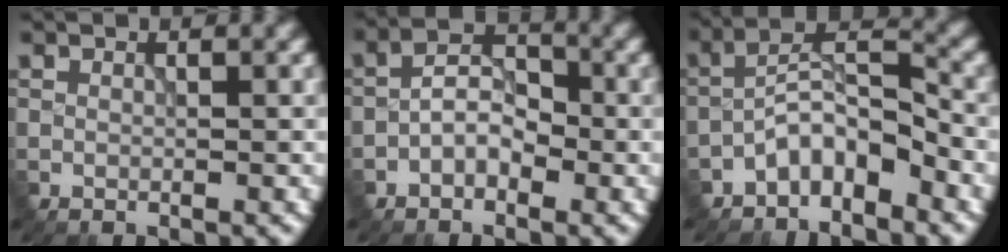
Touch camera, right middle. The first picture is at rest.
{"total": 3.2, "force": [-1.4, 1.9, 2.2], "torque": [-0.033, 0.013, -0.028]}
{"total": 4.7, "force": [-3.0, 1.9, 3.0], "torque": [-0.049, 0.020, -0.062]}